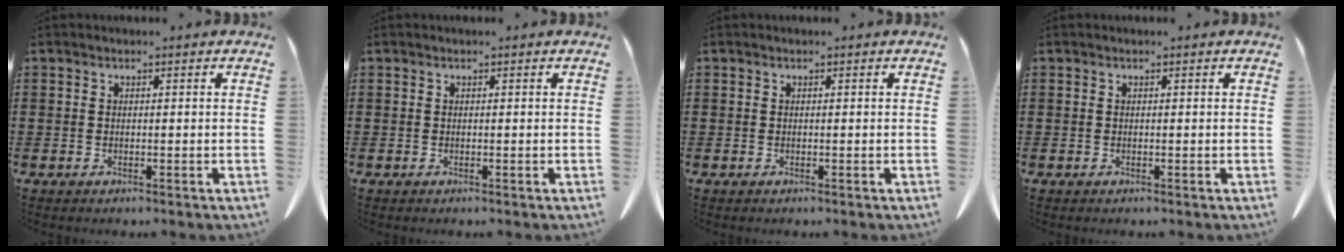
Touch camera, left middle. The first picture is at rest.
{"total": 0.0}
{"total": 0.0}
{"total": 0.0}